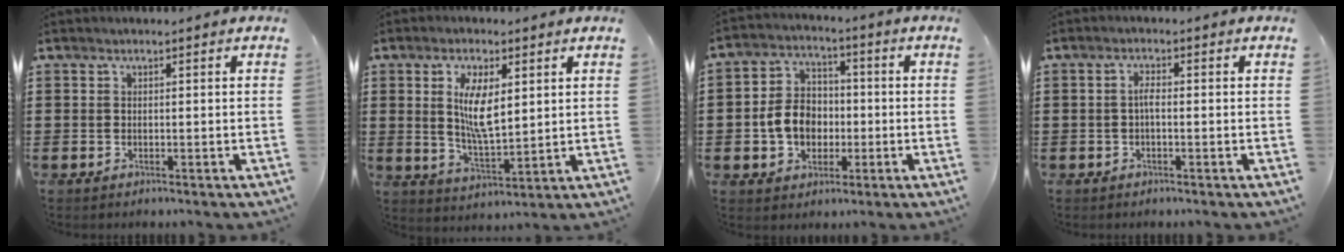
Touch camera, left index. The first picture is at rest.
{"total": 7.5, "force": [2.2, 3.0, 6.5], "torque": [-0.124, 0.004, 0.037]}
{"total": 7.3, "force": [-1.2, 6.0, 4.0], "torque": [-0.090, 0.011, -0.027]}
{"total": 1.9, "force": [-0.4, 0.6, 1.7], "torque": [-0.035, 0.004, -0.008]}